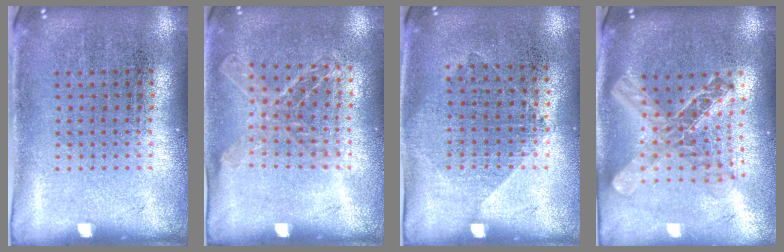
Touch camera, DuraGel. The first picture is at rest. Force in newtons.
{"total": 1.2, "press": 1.1, "slide": 0.2}
{"total": 1.0, "press": 0.9, "slide": 0.5}
{"total": 2.2, "press": 1.8, "slide": 1.3}